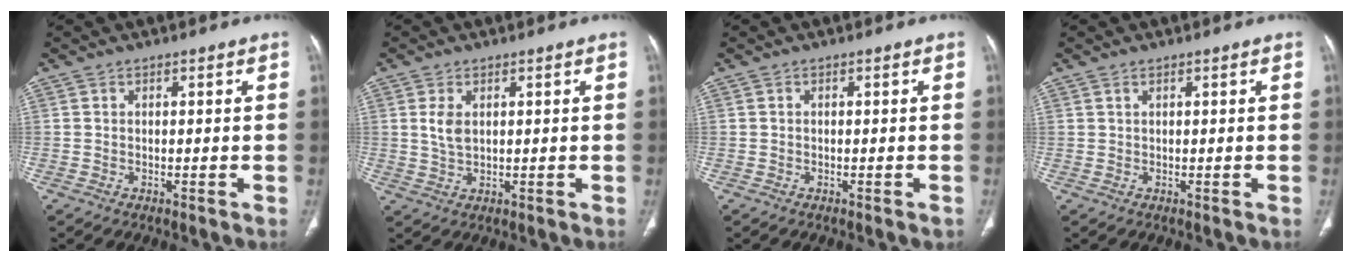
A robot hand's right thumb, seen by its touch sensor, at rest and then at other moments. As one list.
[{"total": 3.6, "force": [1.0, 2.0, 2.8], "torque": [-0.056, -0.003, 0.025]}, {"total": 0.6, "force": [-0.4, 0.2, 0.5], "torque": [-0.005, 0.000, -0.005]}, {"total": 0.6, "force": [0.4, 0.2, 0.3], "torque": [-0.009, 0.002, 0.009]}]